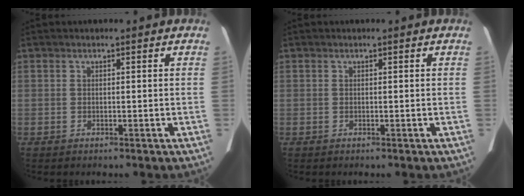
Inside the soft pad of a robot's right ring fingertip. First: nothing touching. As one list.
[{"total": 0.0}]